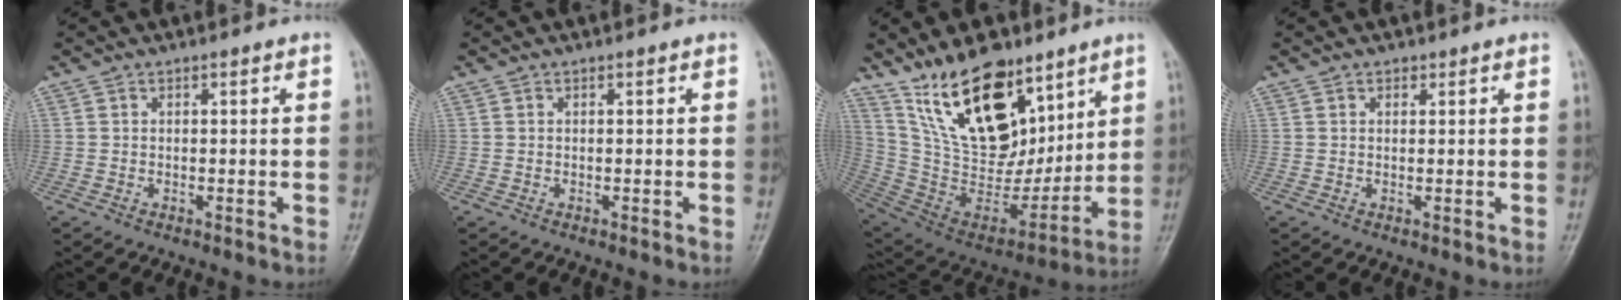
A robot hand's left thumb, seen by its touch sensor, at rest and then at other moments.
{"total": 0.0}
{"total": 22.3, "force": [13.8, 11.6, 13.0], "torque": [-0.175, -0.072, 0.264]}
{"total": 0.7, "force": [0.4, 0.5, 0.1], "torque": [0.002, -0.002, 0.005]}